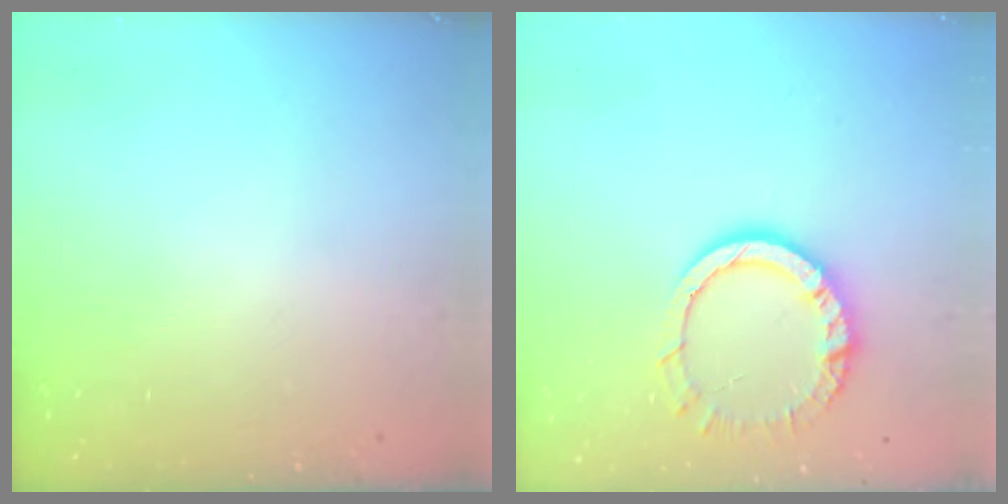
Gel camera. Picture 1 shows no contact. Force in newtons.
{"total": 11.6, "press": 11.6, "slide": 1.2}